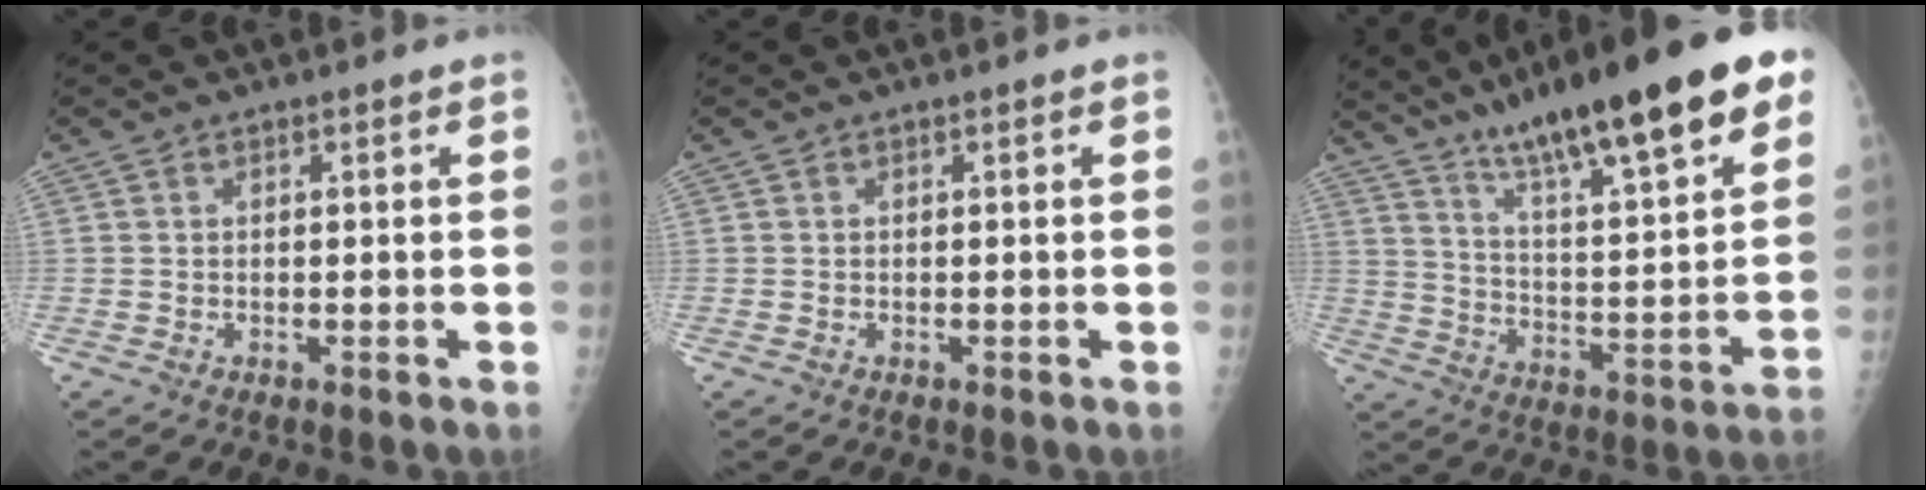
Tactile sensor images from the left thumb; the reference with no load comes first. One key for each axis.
{"total": 0.0}
{"total": 27.1, "fx": 17.2, "fy": 4.8, "fz": 20.4, "tx": -0.301, "ty": -0.043, "tz": 0.276}